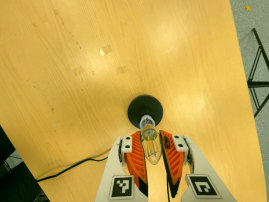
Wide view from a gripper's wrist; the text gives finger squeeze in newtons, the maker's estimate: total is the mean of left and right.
{"total": 20.5, "left": 23.3, "right": 17.7}